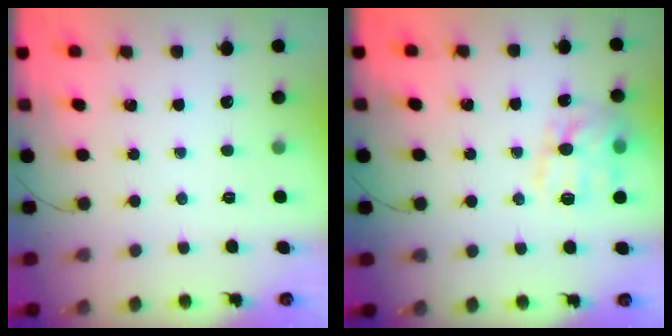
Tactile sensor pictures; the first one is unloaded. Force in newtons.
{"total": 12.9, "press": 12.9, "slide": 0.2}